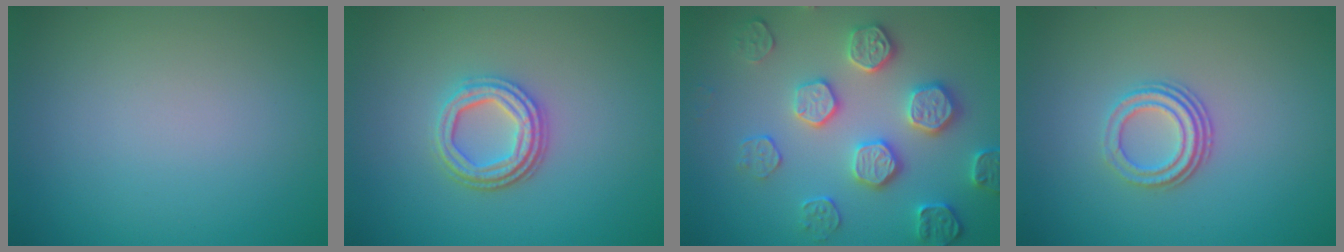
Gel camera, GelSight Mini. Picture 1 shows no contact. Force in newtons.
{"total": 3.6, "press": 3.0, "slide": 2.0}
{"total": 4.8, "press": 4.5, "slide": 1.5}
{"total": 3.0, "press": 2.1, "slide": 2.1}